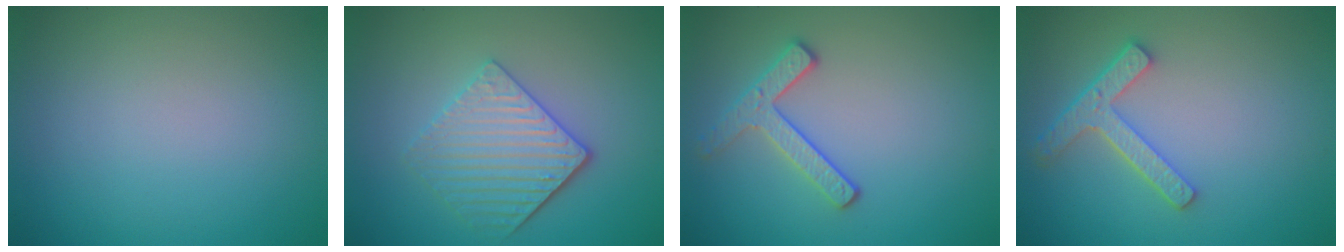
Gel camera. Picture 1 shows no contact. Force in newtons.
{"total": 4.1, "press": 3.5, "slide": 2.2}
{"total": 2.5, "press": 2.3, "slide": 0.9}
{"total": 3.9, "press": 3.1, "slide": 2.3}